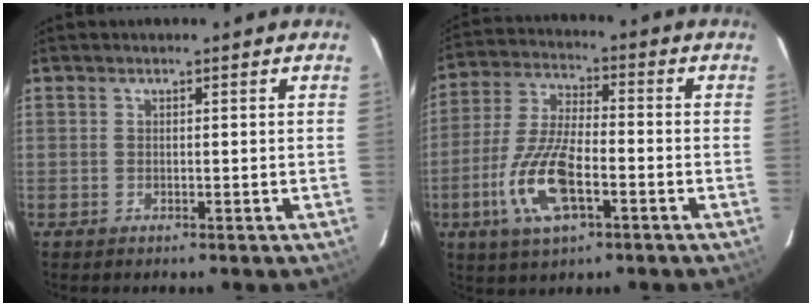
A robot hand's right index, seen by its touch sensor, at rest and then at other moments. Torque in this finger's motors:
{"motor_torque": [1.57, -0.57, 0.43, 0.11]}